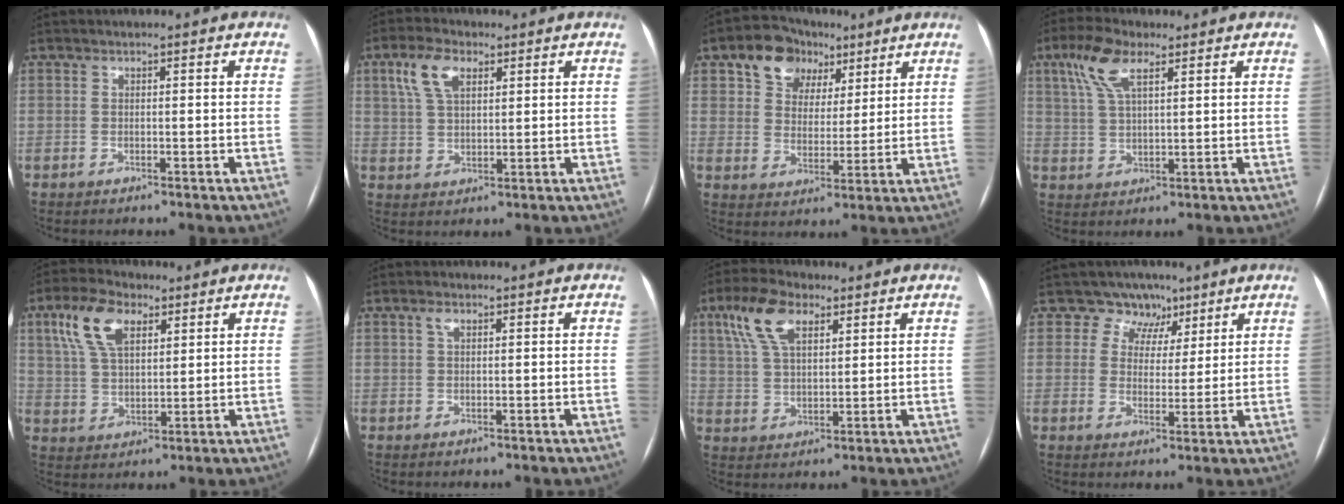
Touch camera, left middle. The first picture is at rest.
{"total": 6.5, "force": [3.1, 3.1, 4.8], "torque": [-0.105, 0.019, 0.062]}
{"total": 9.5, "force": [5.2, 7.0, 3.8], "torque": [-0.064, 0.032, 0.088]}
{"total": 7.3, "force": [3.9, 2.3, 5.7], "torque": [-0.127, 0.020, 0.078]}
{"total": 9.5, "force": [4.6, 4.6, 6.8], "torque": [-0.147, 0.025, 0.090]}
{"total": 1.3, "force": [0.6, 0.6, 0.9], "torque": [-0.021, 0.008, 0.012]}
{"total": 9.2, "force": [4.8, 4.2, 6.6], "torque": [-0.144, 0.024, 0.094]}
{"total": 6.2, "force": [4.1, 4.6, -0.4], "torque": [0.019, -0.001, 0.054]}